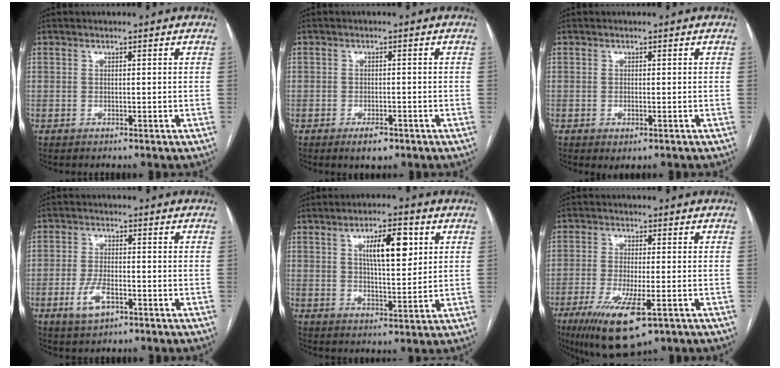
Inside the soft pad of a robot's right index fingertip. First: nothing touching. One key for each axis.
{"total": 2.8, "fx": -1.9, "fy": 1.3, "fz": 1.7, "tx": -0.027, "ty": -0.001, "tz": -0.023}
{"total": 1.5, "fx": -0.7, "fy": 0.5, "fz": 1.3, "tx": -0.019, "ty": -0.003, "tz": -0.005}
{"total": 5.2, "fx": -2.4, "fy": 2.3, "fz": 4.0, "tx": -0.084, "ty": -0.002, "tz": -0.040}
{"total": 8.7, "fx": 3.0, "fy": 2.6, "fz": 7.7, "tx": -0.125, "ty": 0.009, "tz": 0.052}
{"total": 11.4, "fx": -5.8, "fy": 2.5, "fz": 9.5, "tx": -0.172, "ty": -0.030, "tz": -0.092}